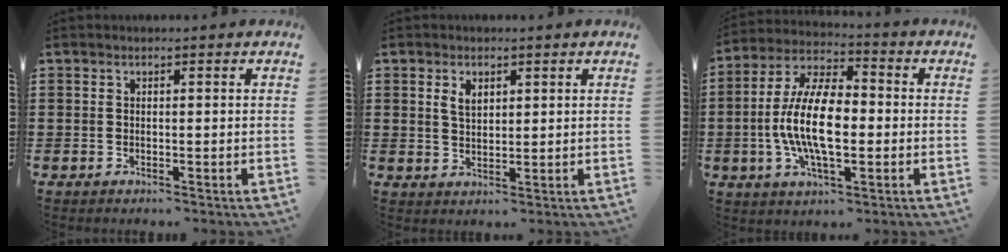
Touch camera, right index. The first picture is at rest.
{"total": 2.7, "force": [1.2, 1.5, 1.8], "torque": [-0.041, 0.005, 0.023]}
{"total": 12.4, "force": [-1.8, 5.5, 11.0], "torque": [-0.242, -0.005, -0.037]}